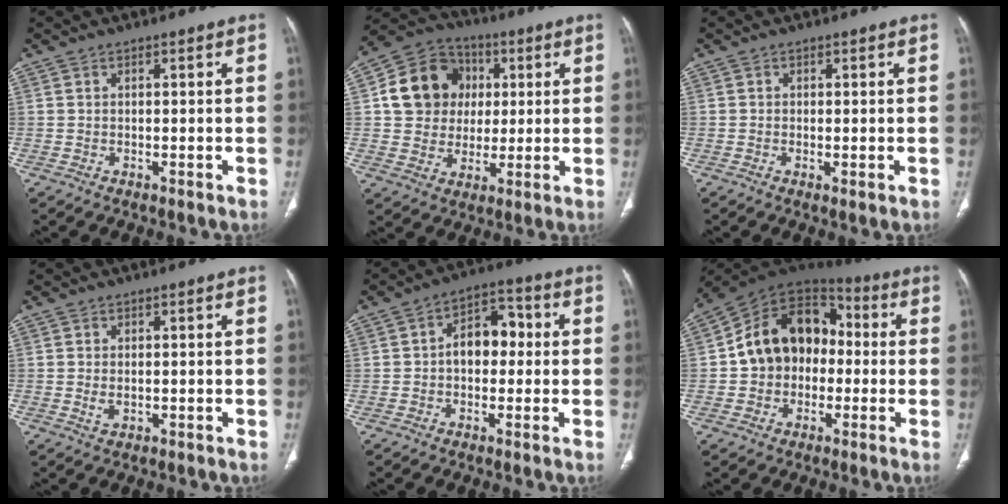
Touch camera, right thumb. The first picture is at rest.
{"total": 14.5, "force": [2.6, 12.8, 6.2], "torque": [-0.083, 0.011, 0.044]}
{"total": 1.2, "force": [-0.3, 0.3, 1.1], "torque": [-0.025, -0.006, -0.005]}
{"total": 1.7, "force": [-0.1, 1.1, 1.3], "torque": [-0.027, -0.003, 0.001]}
{"total": 8.7, "force": [0.2, 5.9, 6.4], "torque": [-0.066, 0.030, -0.007]}
{"total": 16.6, "force": [-0.1, 12.8, 10.6], "torque": [-0.135, 0.048, -0.013]}